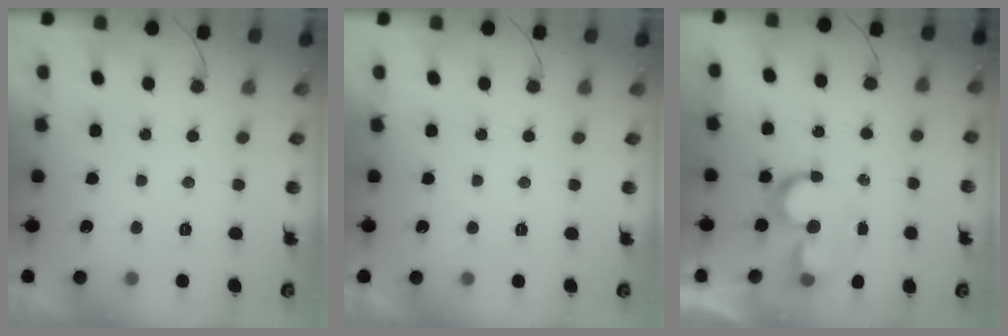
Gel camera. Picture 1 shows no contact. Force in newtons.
{"total": 1.8, "press": 1.8, "slide": 0.0}
{"total": 8.8, "press": 8.7, "slide": 1.0}